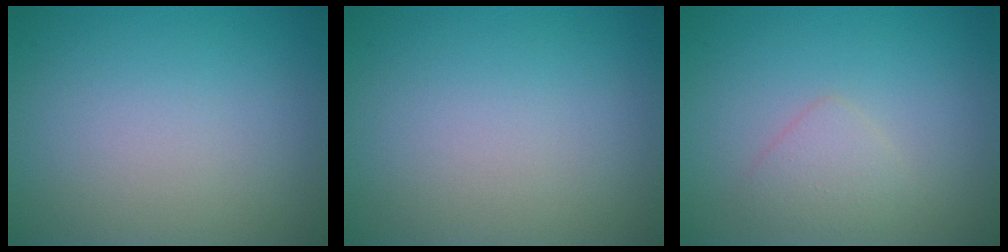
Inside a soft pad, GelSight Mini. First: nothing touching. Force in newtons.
{"total": 0.0}
{"total": 1.8, "press": 1.8, "slide": 0.0}